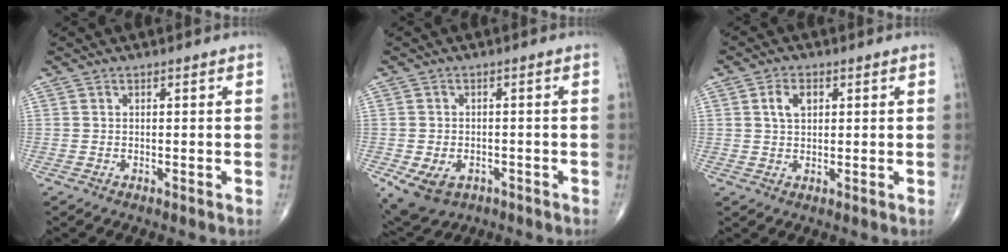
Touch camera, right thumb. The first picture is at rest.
{"total": 7.9, "force": [-3.4, 5.6, 4.4], "torque": [-0.077, 0.010, -0.043]}
{"total": 3.8, "force": [1.2, 2.4, 2.7], "torque": [-0.047, 0.002, 0.021]}